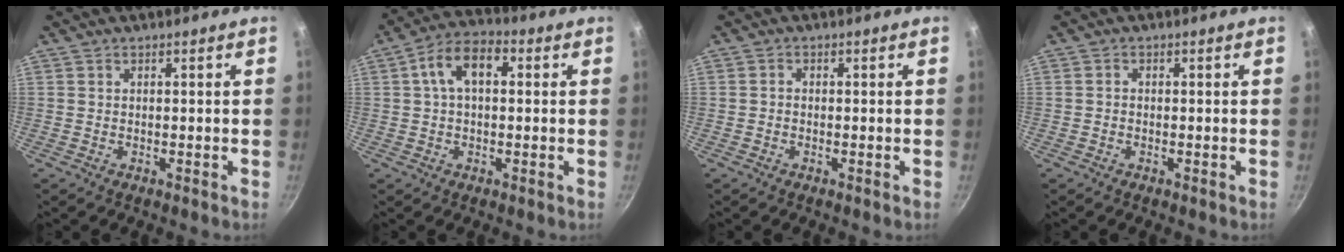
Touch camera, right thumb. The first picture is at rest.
{"total": 8.9, "force": [1.7, 5.3, 7.0], "torque": [-0.111, 0.027, 0.017]}
{"total": 0.9, "force": [-0.4, 0.7, 0.4], "torque": [-0.005, 0.003, -0.010]}
{"total": 0.7, "force": [-0.3, 0.5, 0.3], "torque": [-0.004, 0.003, -0.009]}